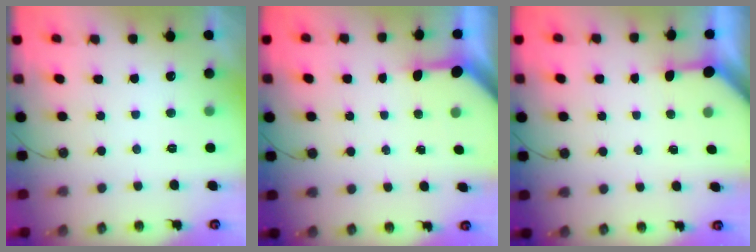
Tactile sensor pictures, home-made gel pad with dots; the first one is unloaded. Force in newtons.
{"total": 3.4, "press": 3.3, "slide": 0.4}
{"total": 2.9, "press": 2.8, "slide": 0.3}